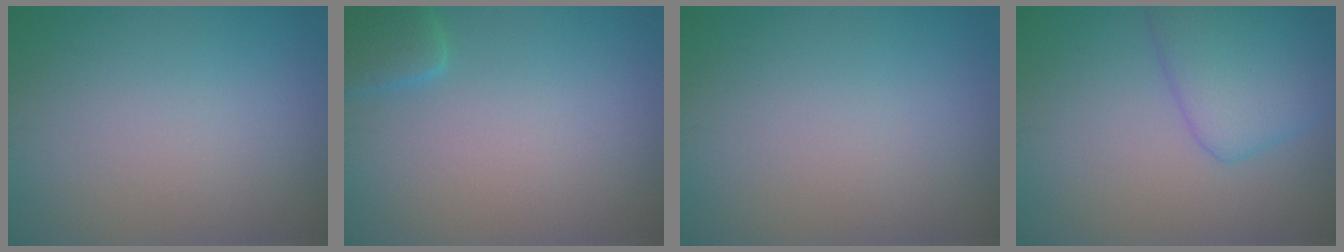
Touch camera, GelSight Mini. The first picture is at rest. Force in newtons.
{"total": 2.3, "press": 2.3, "slide": 0.2}
{"total": 0.0}
{"total": 4.8, "press": 4.8, "slide": 0.1}